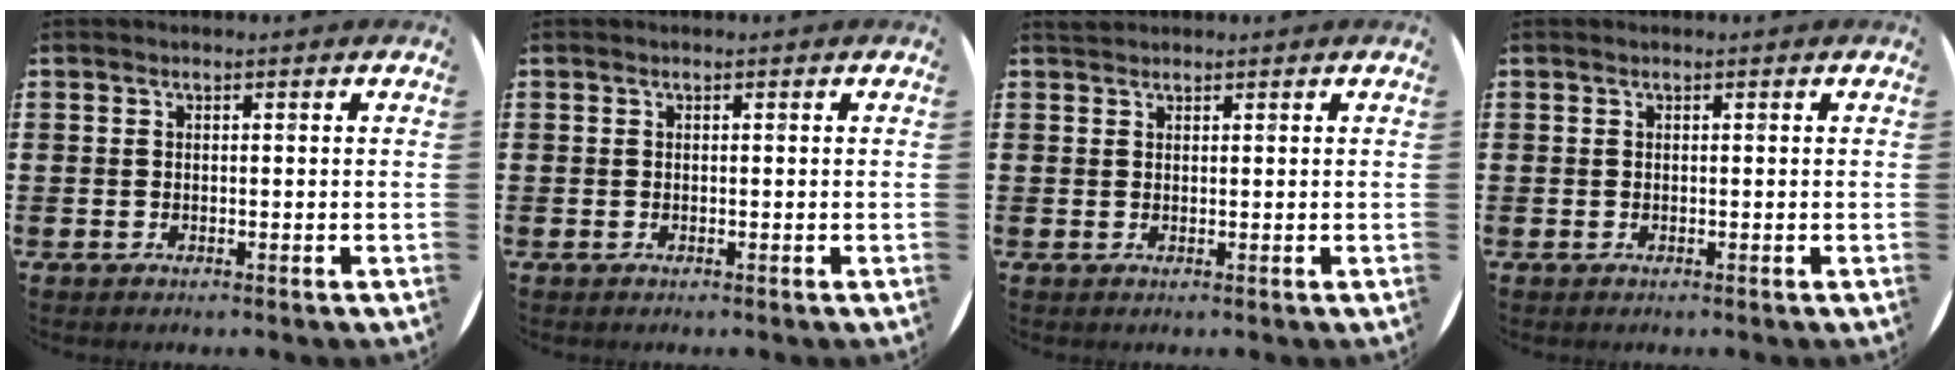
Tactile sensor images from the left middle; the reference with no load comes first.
{"total": 0.0}
{"total": 1.0, "force": [0.9, 0.2, -0.1], "torque": [0.001, 0.001, 0.018]}
{"total": 0.0}